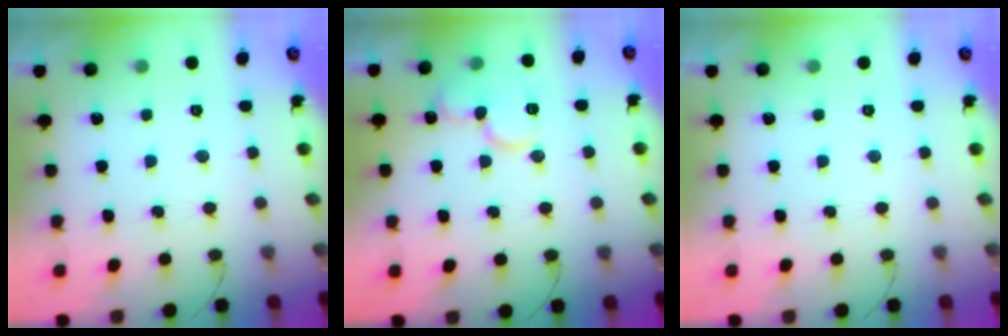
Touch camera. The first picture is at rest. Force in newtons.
{"total": 12.9, "press": 12.8, "slide": 1.7}
{"total": 0.0}